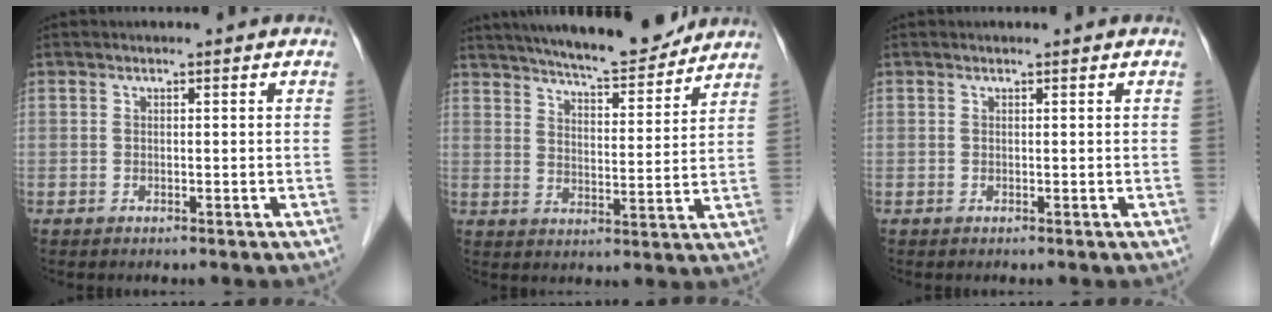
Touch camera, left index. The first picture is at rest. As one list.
[{"total": 14.1, "force": [12.9, 1.6, 5.6], "torque": [-0.087, -0.004, 0.188]}, {"total": 0.7, "force": [0.7, 0.1, 0.1], "torque": [-0.006, 0.008, 0.011]}]